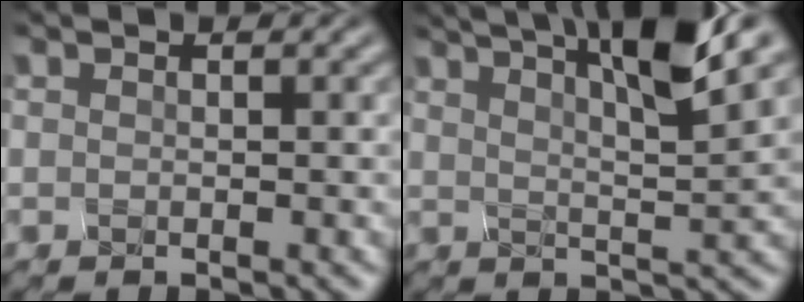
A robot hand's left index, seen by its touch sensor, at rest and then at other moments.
{"total": 7.6, "force": [4.6, 0.8, 6.0], "torque": [-0.079, 0.021, 0.085]}